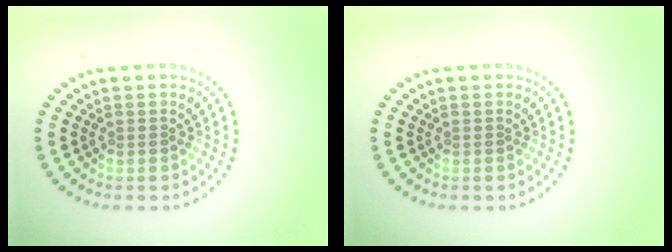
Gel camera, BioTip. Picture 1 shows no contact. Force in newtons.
{"total": 0.0}